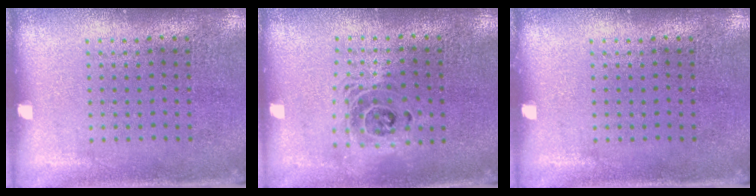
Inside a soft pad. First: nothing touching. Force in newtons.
{"total": 1.6, "press": 1.3, "slide": 0.9}
{"total": 0.0}